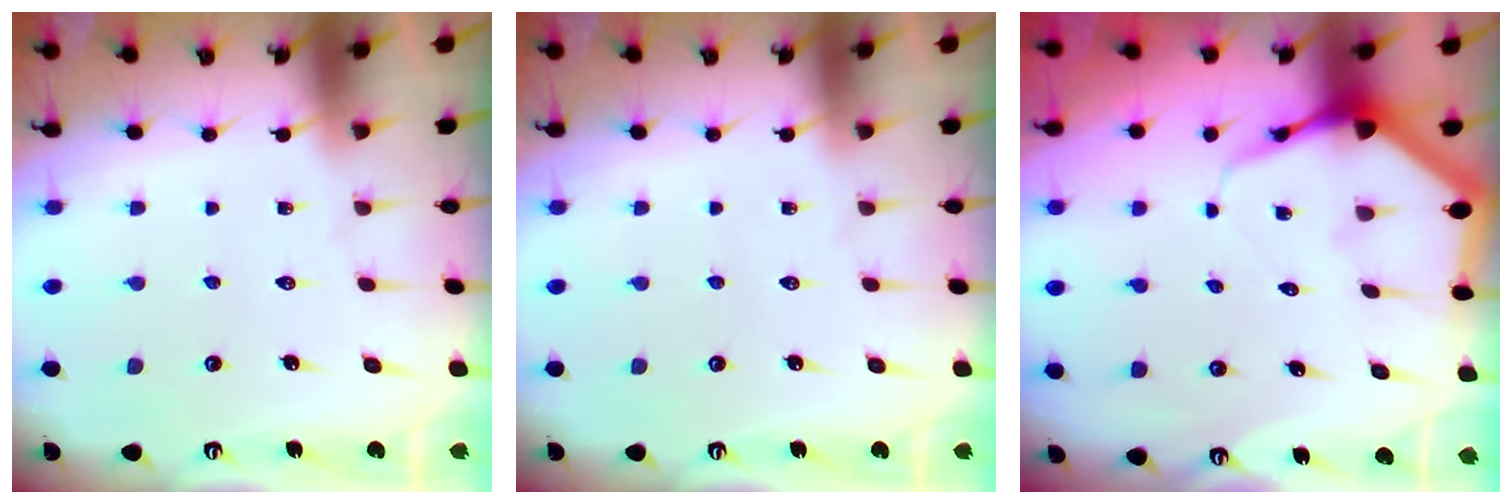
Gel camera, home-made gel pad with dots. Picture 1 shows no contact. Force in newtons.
{"total": 0.0}
{"total": 5.8, "press": 5.8, "slide": 0.7}